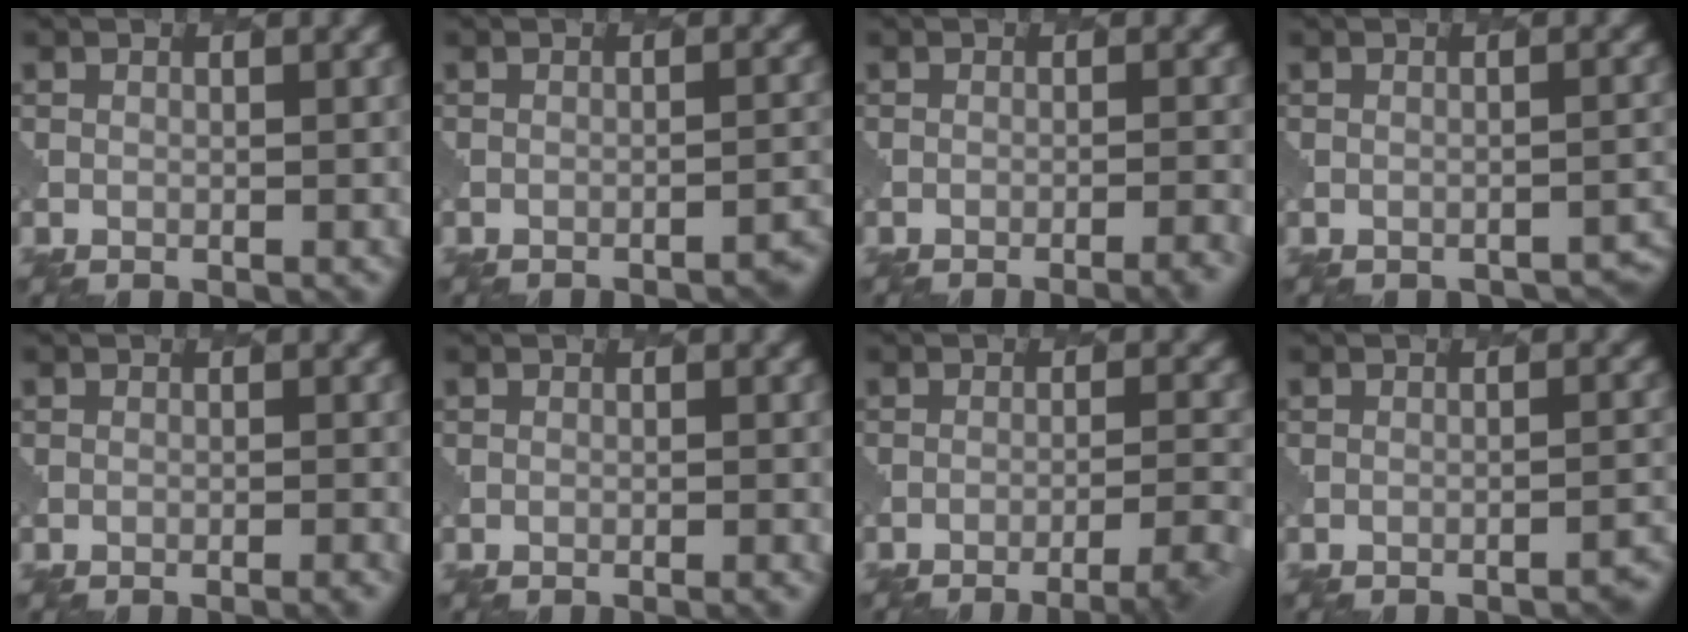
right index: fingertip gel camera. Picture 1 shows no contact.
{"total": 3.1, "force": [-2.7, 0.6, 1.4], "torque": [-0.014, 0.017, -0.037]}
{"total": 3.4, "force": [-2.5, 0.8, 2.1], "torque": [-0.018, 0.009, -0.035]}
{"total": 2.9, "force": [-2.8, 0.6, 0.5], "torque": [-0.004, 0.012, -0.030]}
{"total": 1.4, "force": [-0.9, 0.3, 1.0], "torque": [-0.004, 0.007, -0.017]}
{"total": 0.8, "force": [-0.5, 0.2, 0.6], "torque": [-0.001, 0.004, -0.010]}
{"total": 4.7, "force": [-3.2, 1.1, 3.2], "torque": [-0.044, 0.005, -0.045]}
{"total": 2.8, "force": [-2.4, 0.5, 1.3], "torque": [-0.012, 0.015, -0.034]}